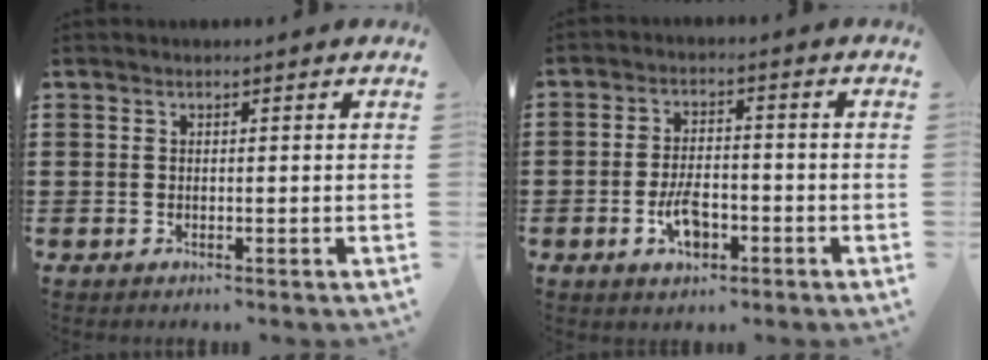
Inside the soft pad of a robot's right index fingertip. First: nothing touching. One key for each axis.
{"total": 5.6, "fx": -2.2, "fy": 2.8, "fz": 4.4, "tx": -0.092, "ty": 0.003, "tz": -0.043}